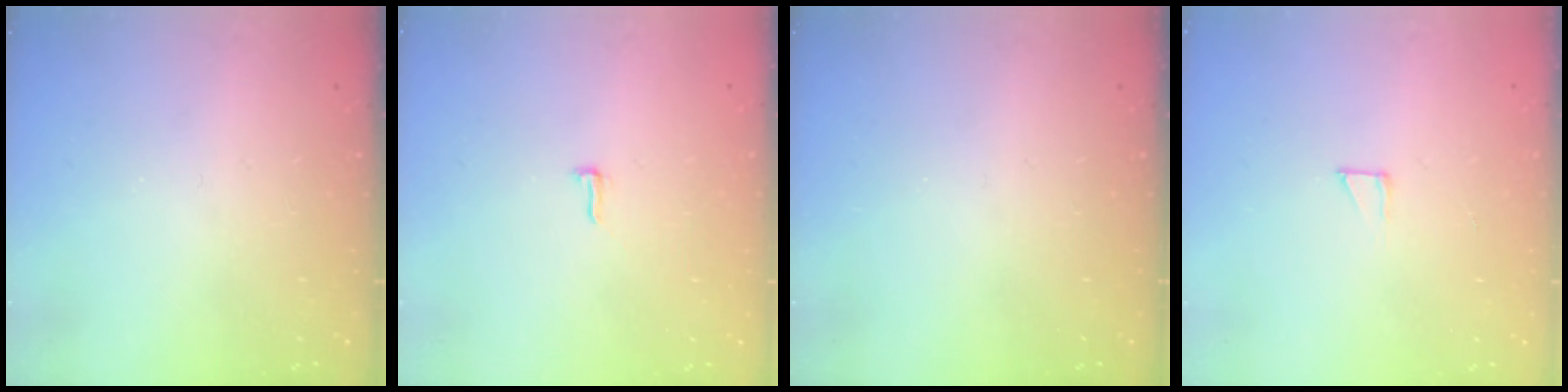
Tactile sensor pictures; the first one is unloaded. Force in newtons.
{"total": 3.7, "press": 3.3, "slide": 1.7}
{"total": 0.0}
{"total": 2.3, "press": 2.3, "slide": 0.2}